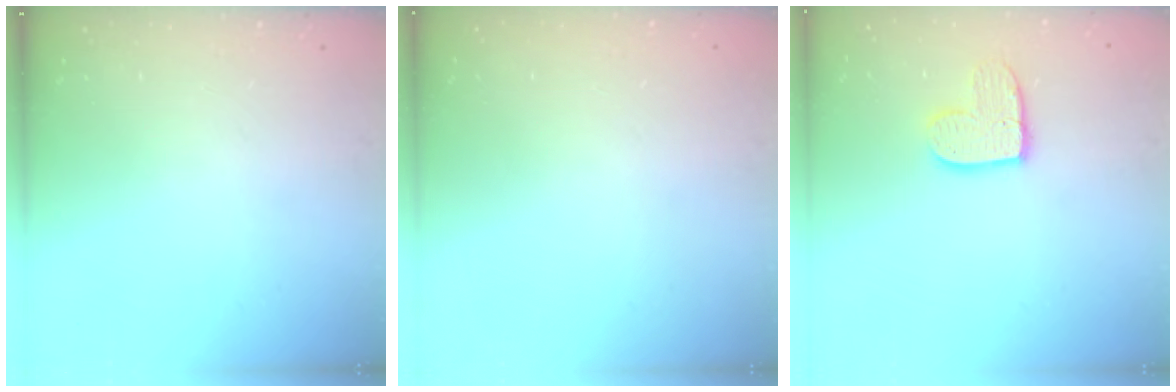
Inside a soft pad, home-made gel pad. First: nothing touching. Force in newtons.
{"total": 0.0}
{"total": 10.7, "press": 10.7, "slide": 1.0}